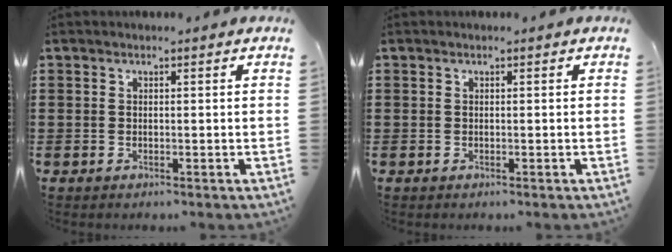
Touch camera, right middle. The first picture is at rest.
{"total": 0.0}